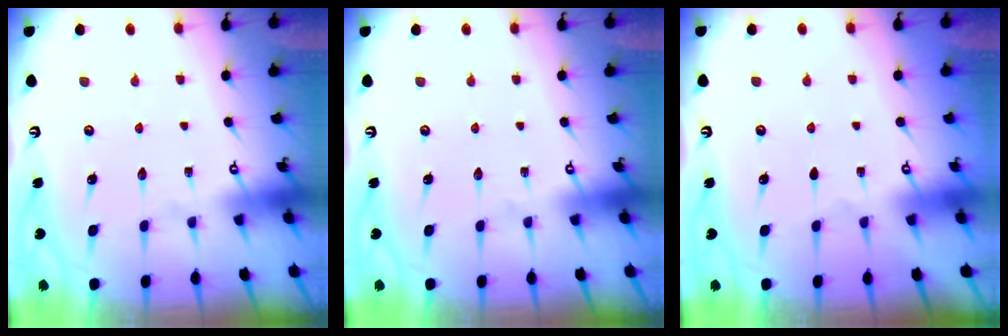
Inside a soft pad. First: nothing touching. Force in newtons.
{"total": 0.0}
{"total": 0.0}